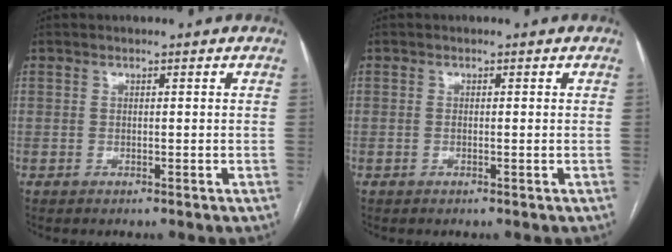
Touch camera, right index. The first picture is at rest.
{"total": 0.6, "force": [0.0, 0.1, 0.5], "torque": [-0.014, -0.002, 0.001]}